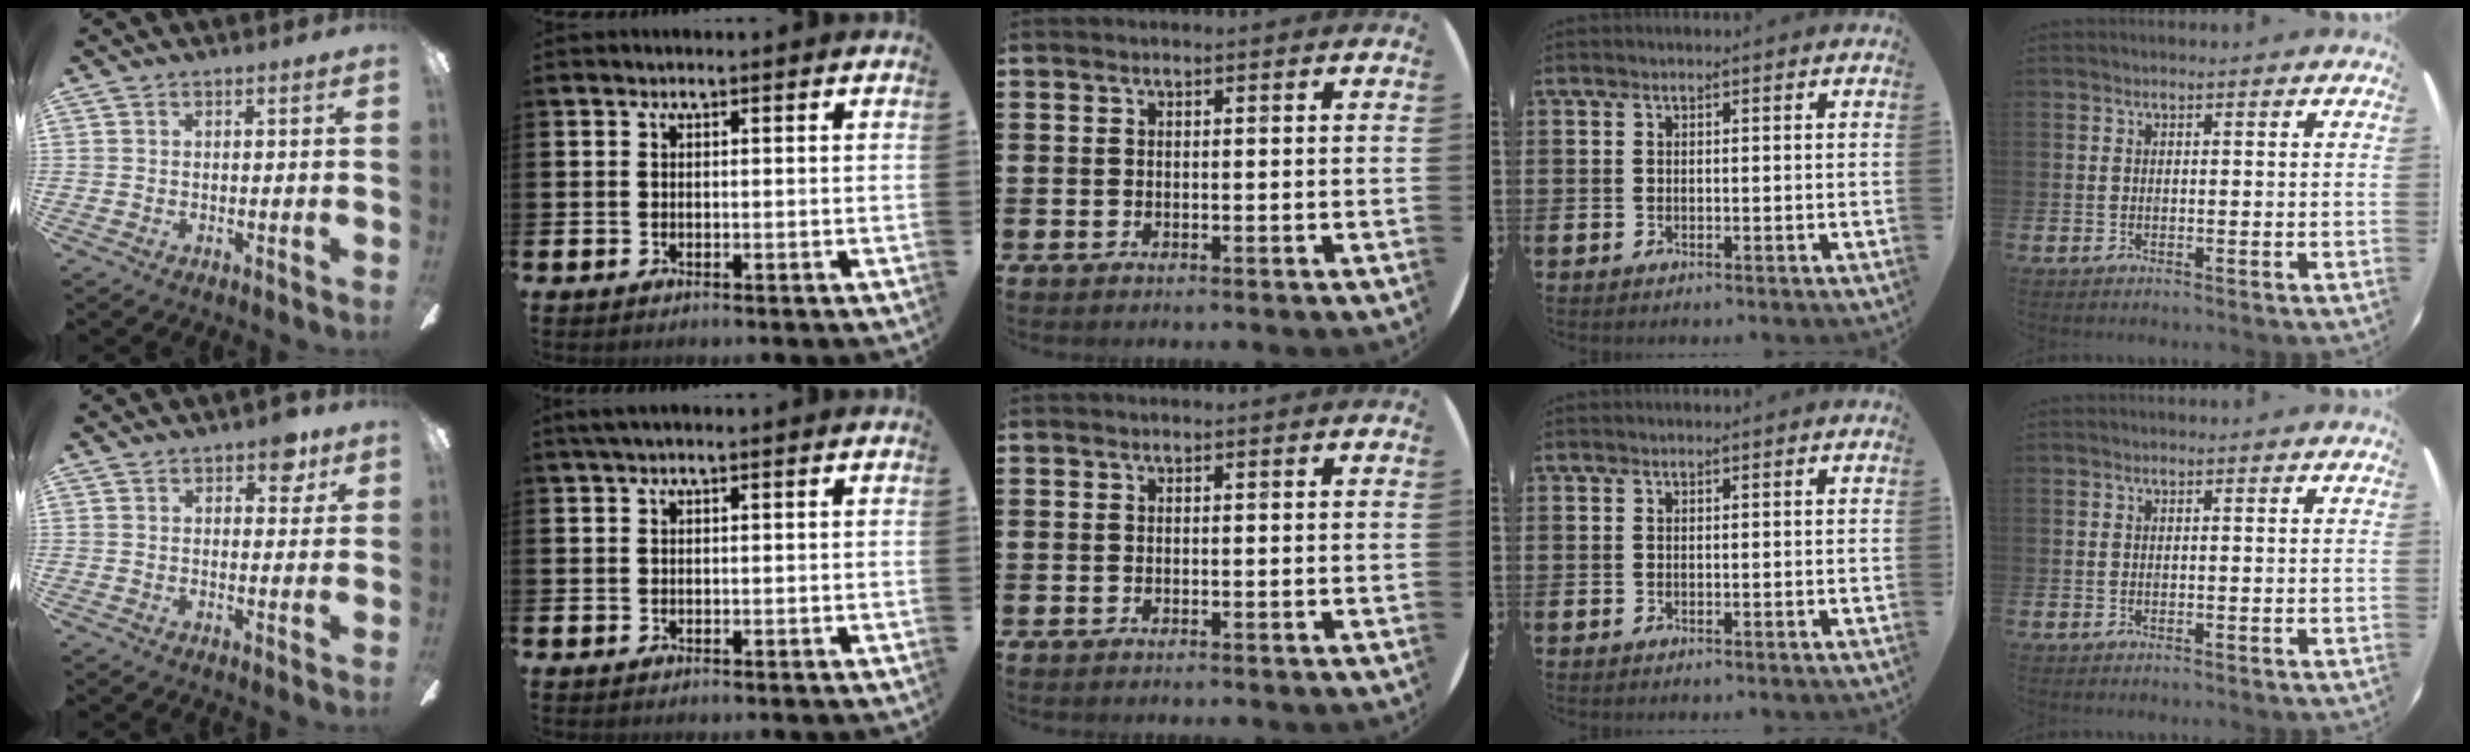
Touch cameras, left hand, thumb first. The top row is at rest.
{"thumb": {"total": 5.1, "force": [3.0, 2.7, 3.1], "torque": [-0.027, -0.006, 0.047]}, "index": {"total": 0.9, "force": [0.6, 0.1, 0.7], "torque": [-0.016, 0.004, 0.011]}}